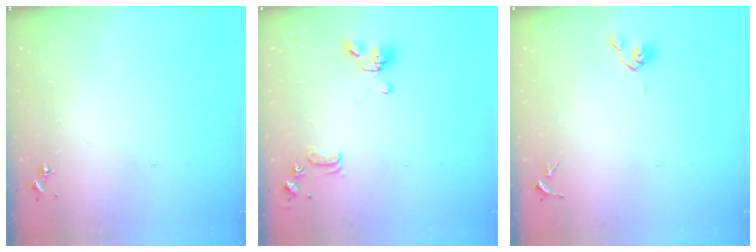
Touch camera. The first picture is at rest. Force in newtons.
{"total": 13.7, "press": 13.6, "slide": 2.1}
{"total": 4.3, "press": 4.1, "slide": 1.3}